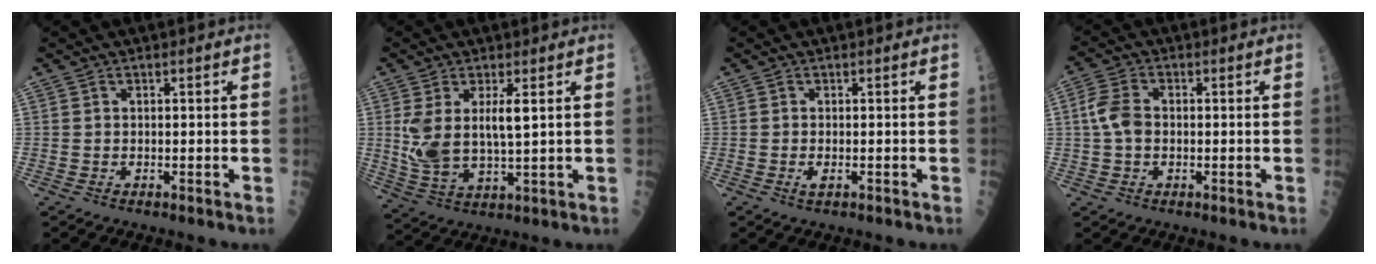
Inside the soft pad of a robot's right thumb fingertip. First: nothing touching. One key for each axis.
{"total": 9.6, "fx": 2.0, "fy": 3.6, "fz": 8.6, "tx": -0.182, "ty": -0.014, "tz": 0.048}
{"total": 1.2, "fx": -0.4, "fy": 0.4, "fz": 1.1, "tx": -0.016, "ty": -0.001, "tz": -0.008}
{"total": 5.4, "fx": -0.1, "fy": 3.6, "fz": 4.1, "tx": -0.085, "ty": 0.014, "tz": -0.008}